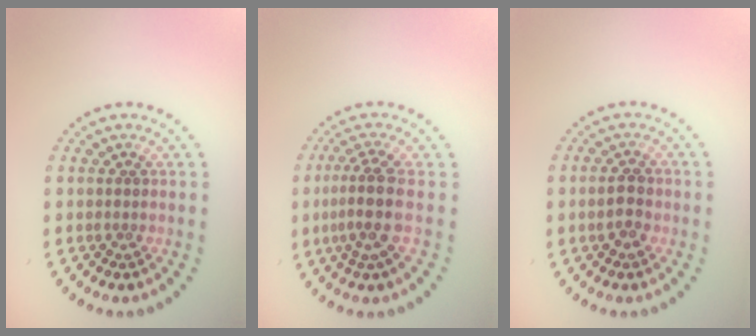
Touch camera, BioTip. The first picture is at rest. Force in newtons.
{"total": 3.3, "press": 2.5, "slide": 2.1}
{"total": 2.2, "press": 2.2, "slide": 0.2}